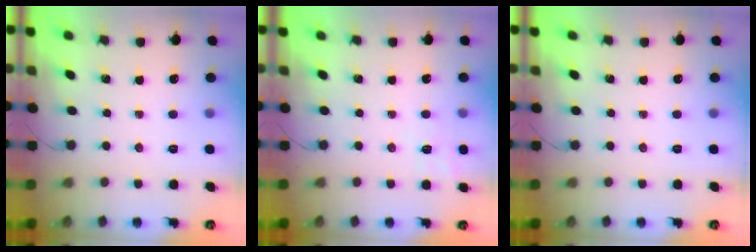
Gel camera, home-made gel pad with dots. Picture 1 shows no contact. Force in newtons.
{"total": 8.1, "press": 7.9, "slide": 1.8}
{"total": 0.0}